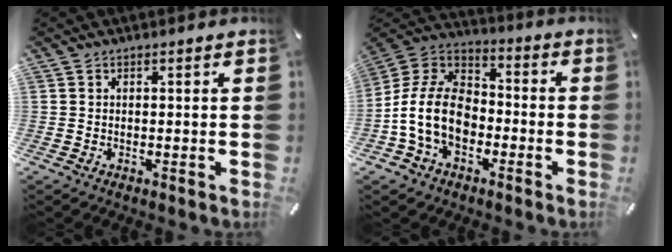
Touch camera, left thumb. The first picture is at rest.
{"total": 13.1, "force": [-4.0, 9.4, 8.1], "torque": [-0.187, 0.019, -0.075]}